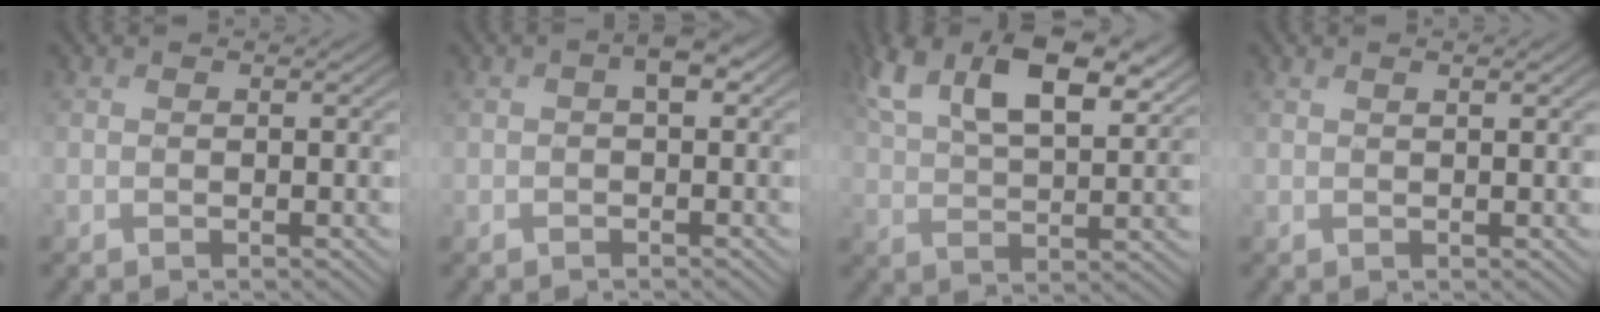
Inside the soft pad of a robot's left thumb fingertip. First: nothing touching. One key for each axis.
{"total": 2.1, "fx": 0.1, "fy": 0.9, "fz": 1.9, "tx": -0.030, "ty": 0.009, "tz": -0.003}
{"total": 13.4, "fx": 7.3, "fy": 5.5, "fz": 9.8, "tx": -0.201, "ty": 0.013, "tz": 0.131}
{"total": 1.3, "fx": 0.7, "fy": 0.1, "fz": 1.1, "tx": -0.023, "ty": 0.005, "tz": 0.012}